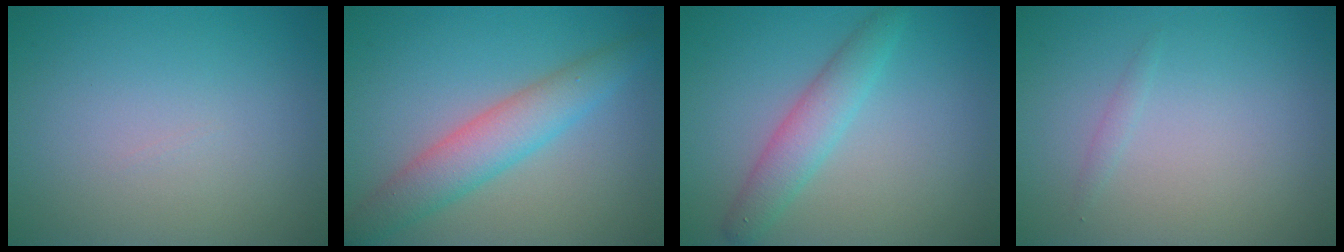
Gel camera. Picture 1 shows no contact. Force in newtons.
{"total": 4.5, "press": 4.5, "slide": 0.1}
{"total": 3.0, "press": 3.0, "slide": 0.1}
{"total": 0.5, "press": 0.5, "slide": 0.1}